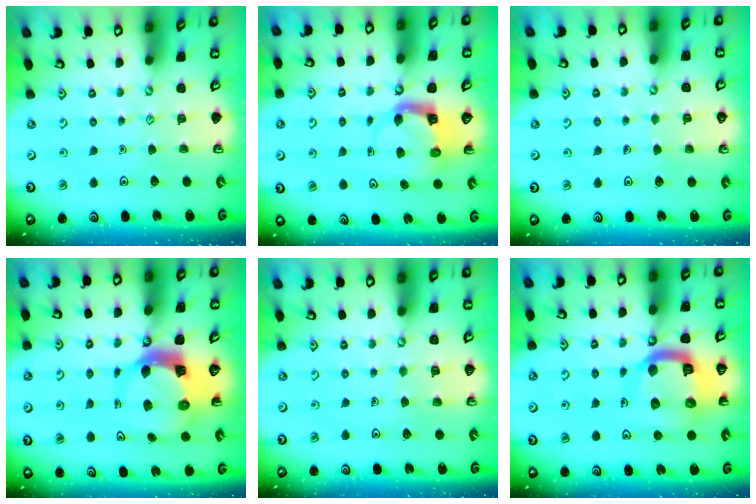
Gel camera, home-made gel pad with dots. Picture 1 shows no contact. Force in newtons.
{"total": 3.7, "press": 3.6, "slide": 0.7}
{"total": 2.9, "press": 2.9, "slide": 0.2}
{"total": 6.9, "press": 6.8, "slide": 0.7}
{"total": 3.9, "press": 3.9, "slide": 0.3}
{"total": 15.8, "press": 15.7, "slide": 1.9}